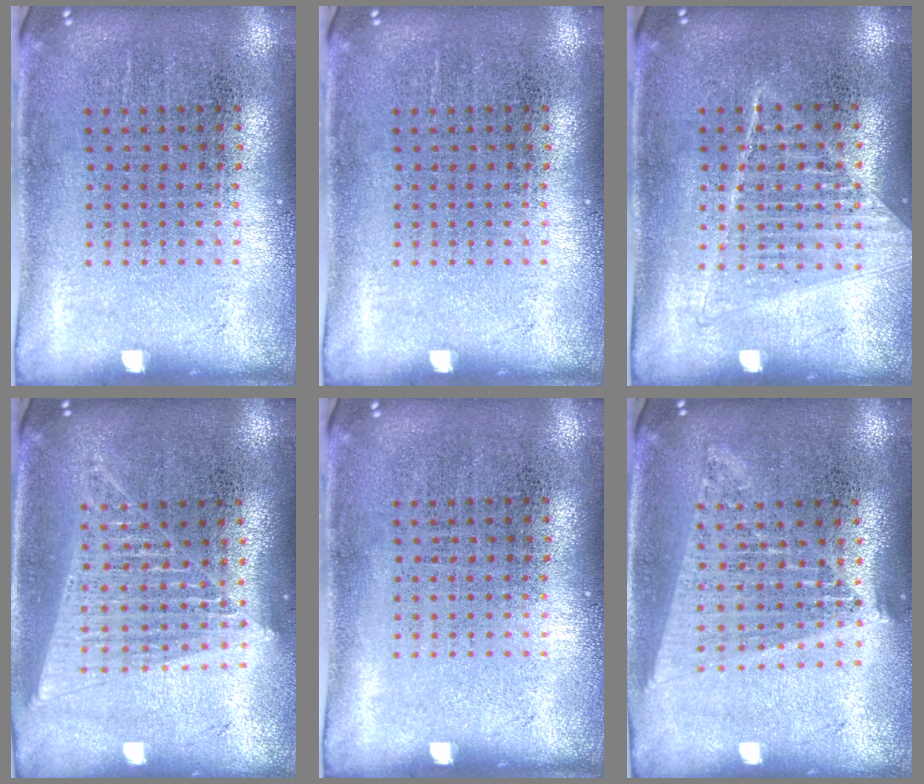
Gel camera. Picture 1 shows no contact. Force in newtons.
{"total": 0.0}
{"total": 1.1, "press": 1.0, "slide": 0.3}
{"total": 1.6, "press": 1.5, "slide": 0.6}
{"total": 0.0}
{"total": 1.7, "press": 1.6, "slide": 0.7}